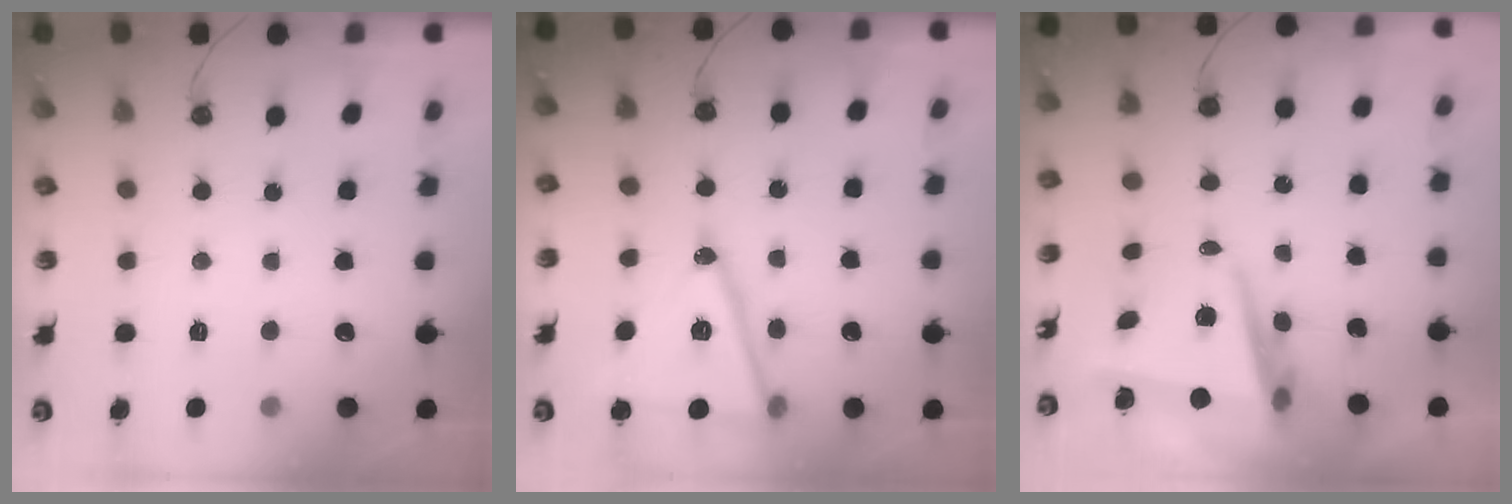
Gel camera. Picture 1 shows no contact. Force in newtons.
{"total": 17.3, "press": 17.0, "slide": 3.5}
{"total": 8.3, "press": 8.0, "slide": 2.2}